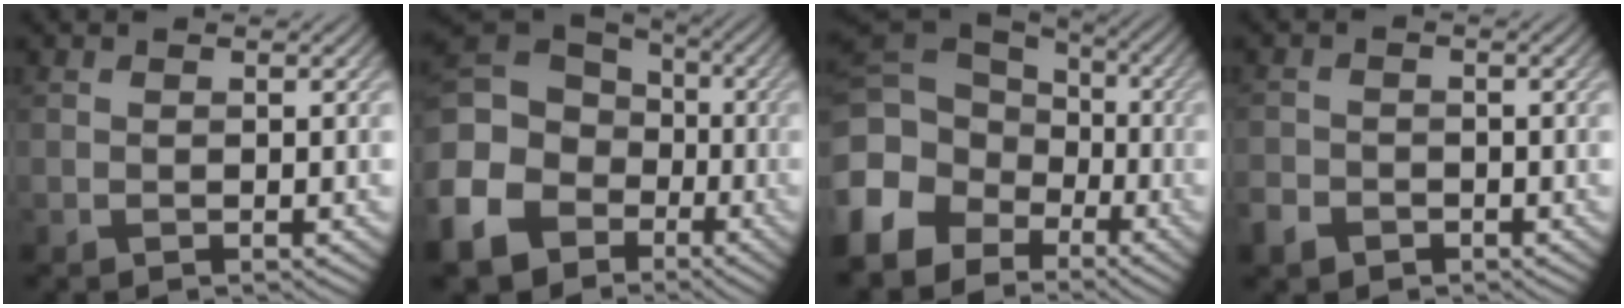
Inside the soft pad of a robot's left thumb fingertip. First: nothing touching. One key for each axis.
{"total": 17.4, "fx": -5.7, "fy": 14.0, "fz": 8.7, "tx": -0.265, "ty": -0.033, "tz": -0.106}
{"total": 14.4, "fx": -5.6, "fy": 11.0, "fz": 7.3, "tx": -0.219, "ty": -0.023, "tz": -0.102}
{"total": 2.8, "fx": -1.9, "fy": 2.0, "fz": 0.8, "tx": -0.024, "ty": -0.007, "tz": -0.043}